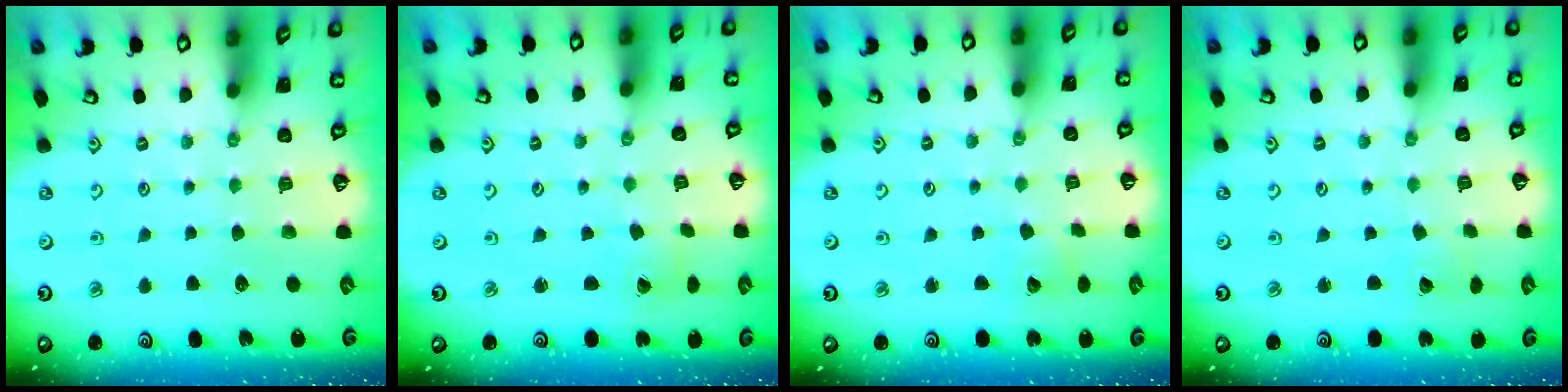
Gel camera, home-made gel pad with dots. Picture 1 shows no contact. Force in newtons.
{"total": 2.0, "press": 2.0, "slide": 0.2}
{"total": 3.7, "press": 3.7, "slide": 0.3}
{"total": 2.2, "press": 2.2, "slide": 0.2}